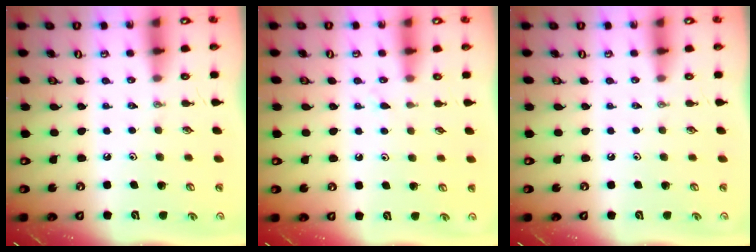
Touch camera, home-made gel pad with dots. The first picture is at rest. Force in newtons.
{"total": 6.0, "press": 6.0, "slide": 0.7}
{"total": 0.0}